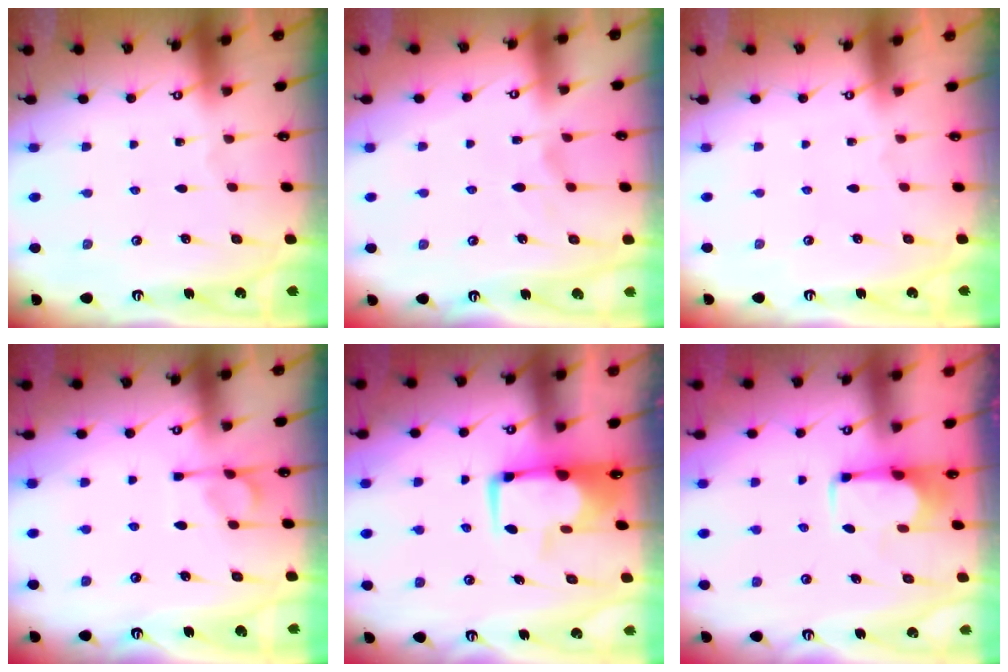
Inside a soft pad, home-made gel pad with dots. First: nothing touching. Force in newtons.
{"total": 1.5, "press": 1.3, "slide": 0.6}
{"total": 1.5, "press": 1.4, "slide": 0.7}
{"total": 7.2, "press": 7.1, "slide": 0.9}
{"total": 2.6, "press": 2.4, "slide": 1.0}
{"total": 1.9, "press": 1.7, "slide": 0.7}